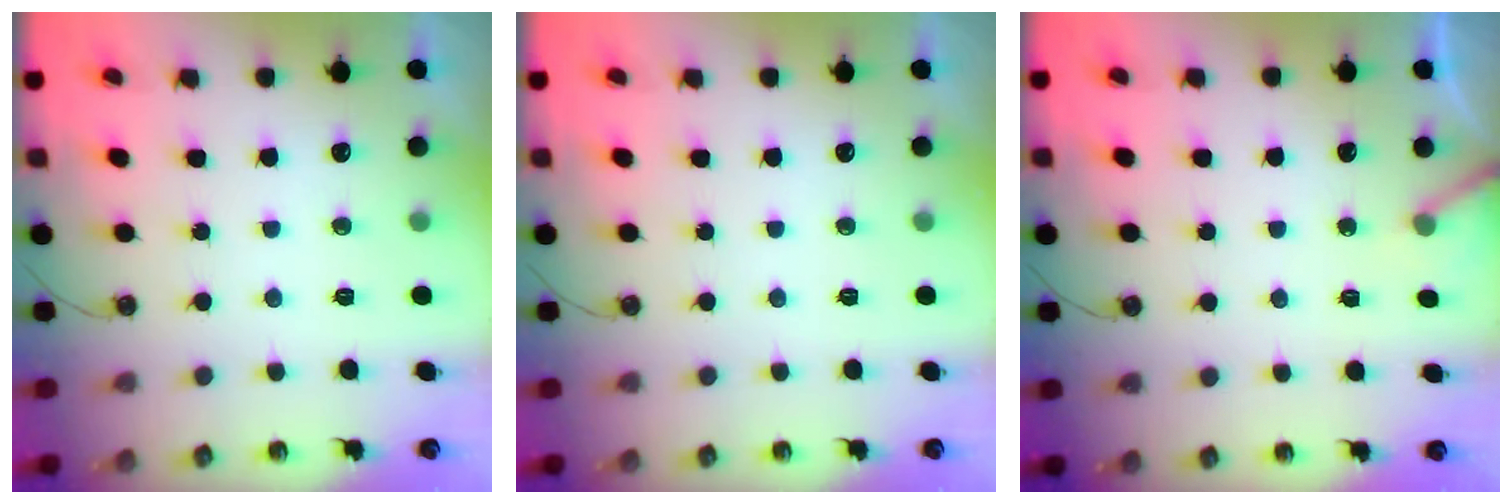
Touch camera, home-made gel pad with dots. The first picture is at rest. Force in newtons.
{"total": 0.0}
{"total": 5.0, "press": 4.9, "slide": 0.4}